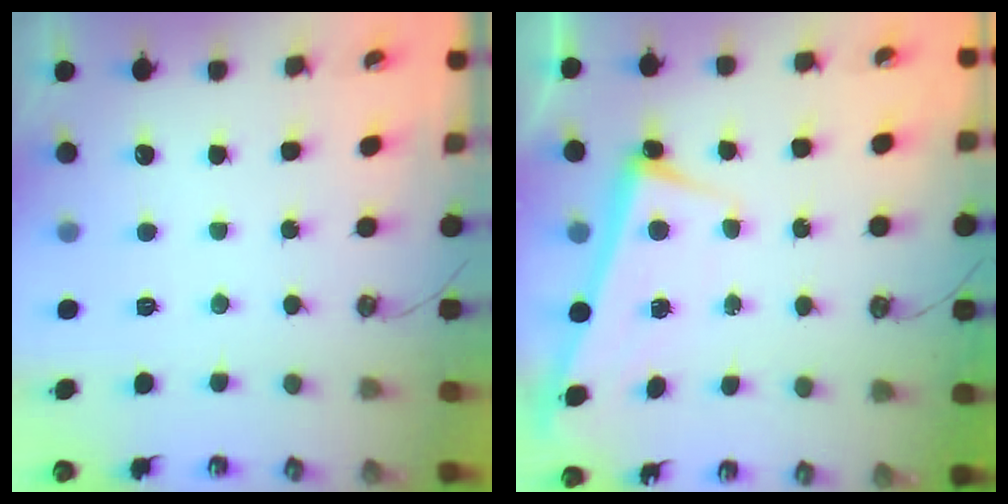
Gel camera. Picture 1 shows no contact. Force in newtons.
{"total": 2.5, "press": 2.5, "slide": 0.7}